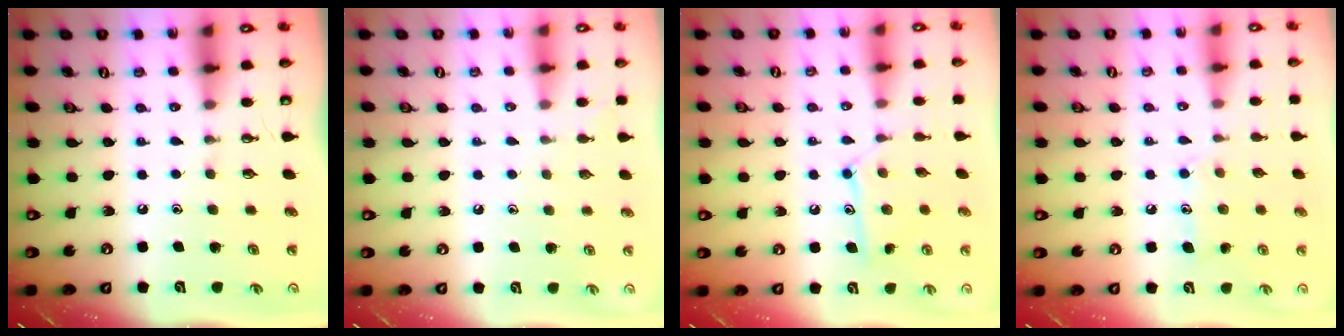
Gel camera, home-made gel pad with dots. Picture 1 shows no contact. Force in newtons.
{"total": 2.6, "press": 2.6, "slide": 0.3}
{"total": 10.6, "press": 10.6, "slide": 0.0}
{"total": 8.7, "press": 8.7, "slide": 0.1}